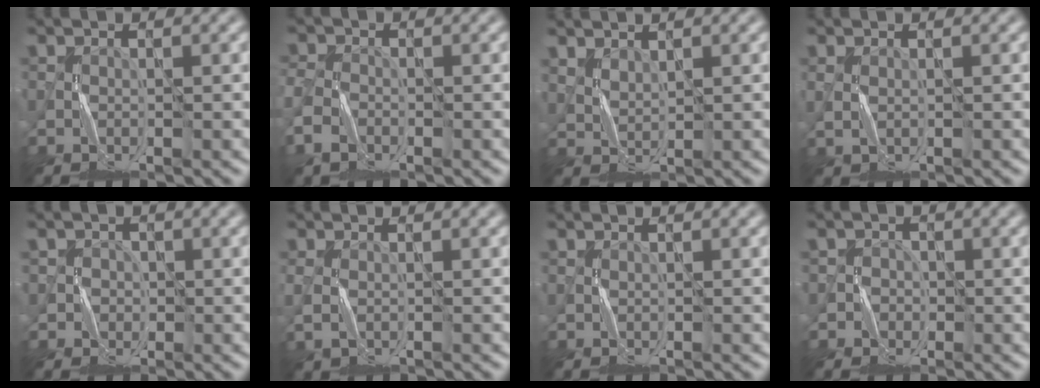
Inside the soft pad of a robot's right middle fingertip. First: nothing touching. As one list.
[{"total": 3.7, "force": [-1.9, 2.6, 1.8], "torque": [-0.053, -0.004, -0.046]}, {"total": 1.7, "force": [1.5, 0.6, 0.7], "torque": [-0.024, -0.001, 0.036]}, {"total": 0.8, "force": [0.4, 0.5, 0.5], "torque": [-0.019, 0.001, 0.012]}, {"total": 2.1, "force": [0.4, 2.0, -0.1], "torque": [0.008, -0.003, 0.006]}, {"total": 1.4, "force": [0.0, 0.9, 1.1], "torque": [-0.034, -0.001, 0.003]}, {"total": 0.0}, {"total": 1.6, "force": [-0.4, 1.5, -0.4], "torque": [0.020, 0.003, -0.013]}]